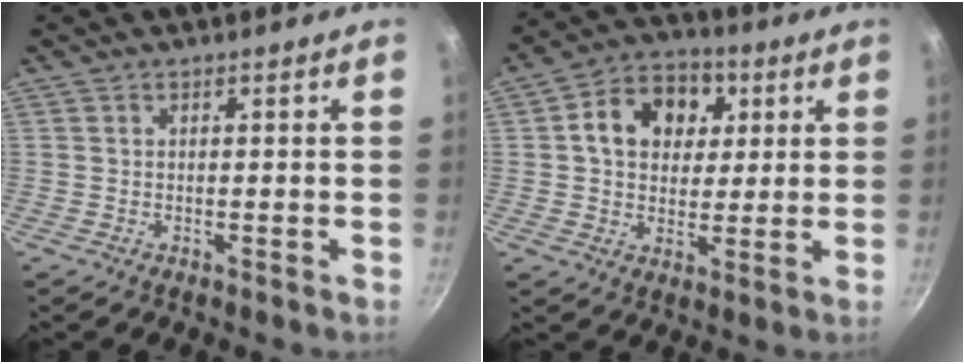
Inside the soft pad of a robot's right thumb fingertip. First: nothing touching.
{"total": 12.6, "force": [2.9, 9.5, 7.7], "torque": [-0.086, 0.006, 0.040]}